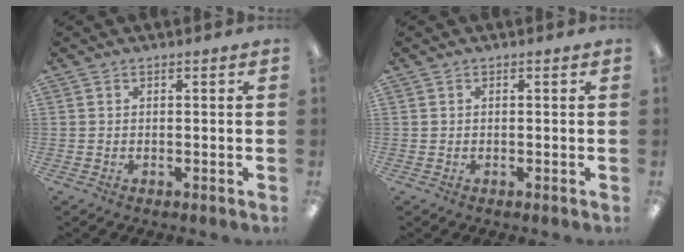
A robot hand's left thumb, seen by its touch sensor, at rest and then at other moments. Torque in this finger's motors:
{"motor_torque": [0.00, 0.00, -0.01, 0.00, 0.00]}